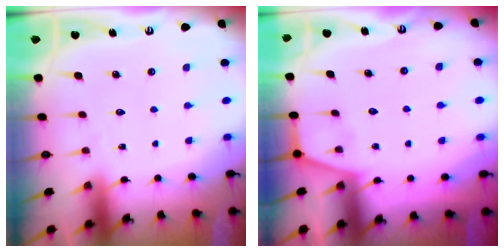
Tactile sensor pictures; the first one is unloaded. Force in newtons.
{"total": 2.6, "press": 2.6, "slide": 0.3}